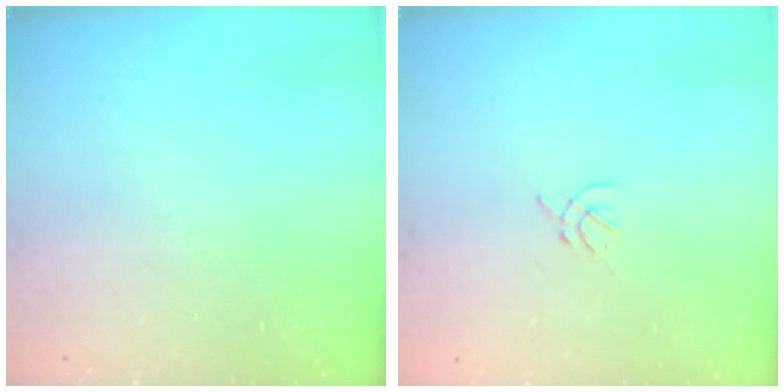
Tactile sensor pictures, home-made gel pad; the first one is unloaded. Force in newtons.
{"total": 1.4, "press": 1.3, "slide": 0.5}